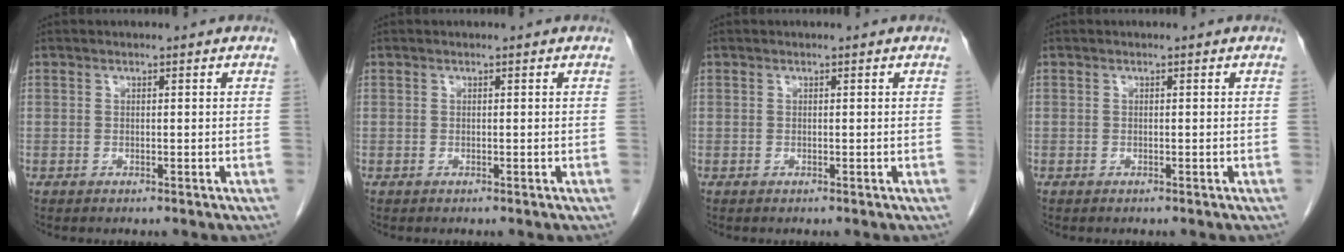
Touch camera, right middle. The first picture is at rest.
{"total": 0.0}
{"total": 0.0}
{"total": 0.0}